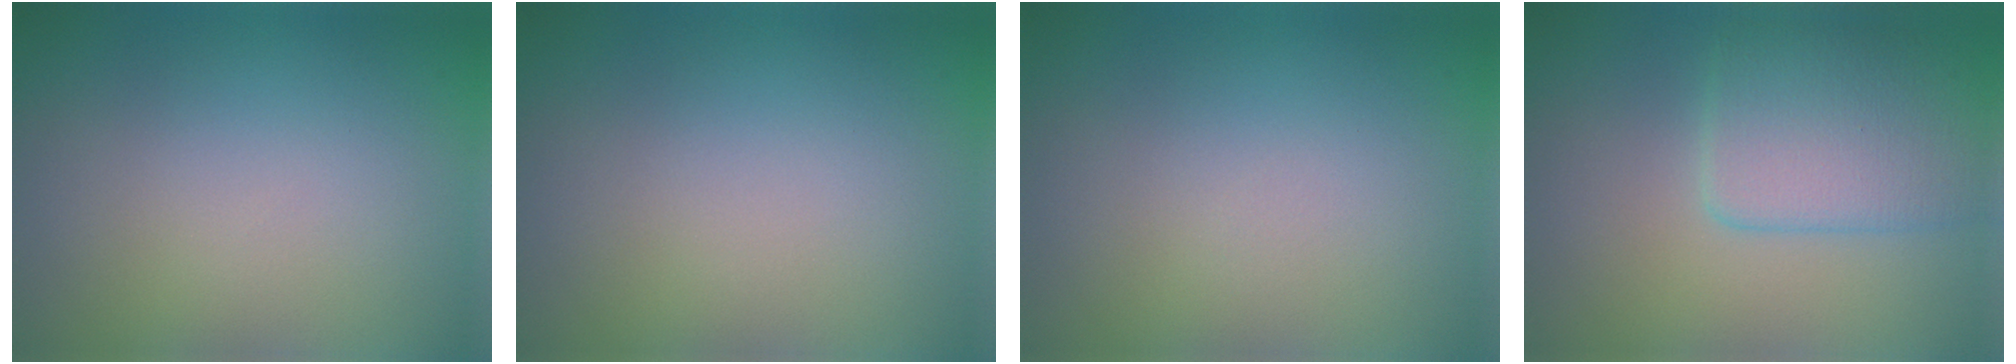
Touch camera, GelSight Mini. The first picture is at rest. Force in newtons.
{"total": 0.0}
{"total": 0.0}
{"total": 4.4, "press": 4.4, "slide": 0.2}